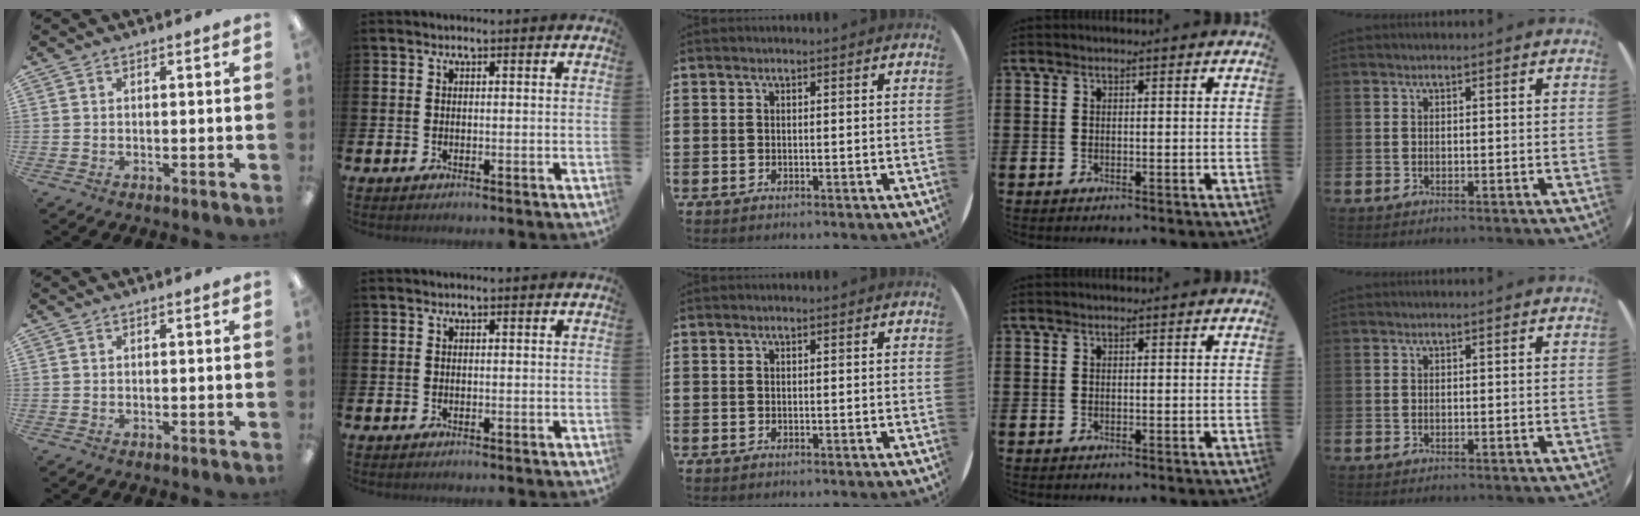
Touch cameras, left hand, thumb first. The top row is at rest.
{}